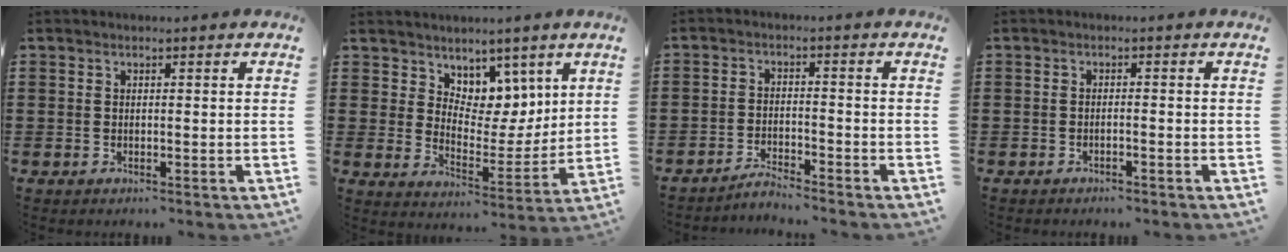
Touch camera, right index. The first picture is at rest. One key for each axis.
{"total": 7.0, "fx": 5.3, "fy": 4.6, "fz": 0.1, "tx": -0.029, "ty": -0.043, "tz": 0.100}
{"total": 3.0, "fx": -3.0, "fy": 0.0, "fz": 0.2, "tx": -0.008, "ty": 0.003, "tz": -0.062}
{"total": 0.9, "fx": -0.8, "fy": -0.1, "fz": 0.4, "tx": -0.011, "ty": -0.004, "tz": -0.014}